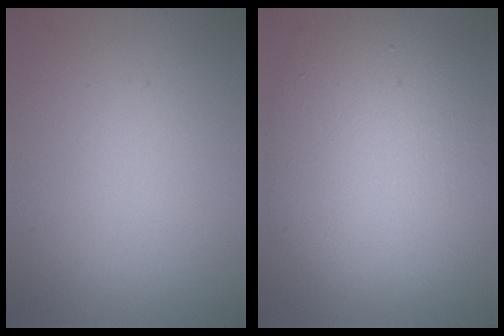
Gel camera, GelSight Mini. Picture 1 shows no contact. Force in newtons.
{"total": 10.1, "press": 10.1, "slide": 0.7}